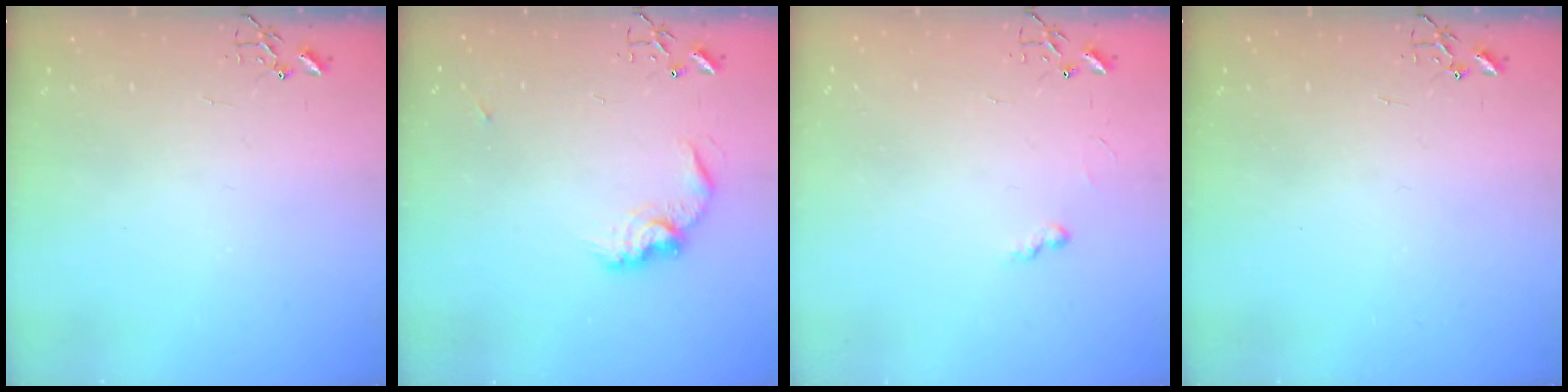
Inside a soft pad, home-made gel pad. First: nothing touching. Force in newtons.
{"total": 10.5, "press": 10.4, "slide": 0.5}
{"total": 4.6, "press": 4.5, "slide": 0.6}
{"total": 0.0}